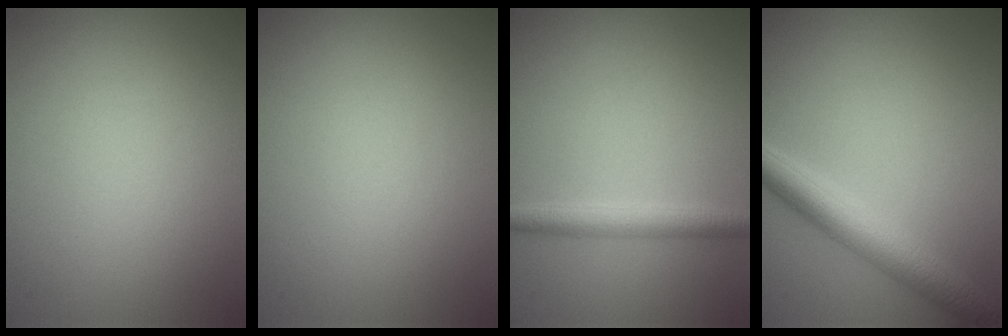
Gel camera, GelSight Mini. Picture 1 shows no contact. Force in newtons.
{"total": 0.0}
{"total": 2.4, "press": 2.4, "slide": 0.0}
{"total": 4.5, "press": 4.5, "slide": 0.1}